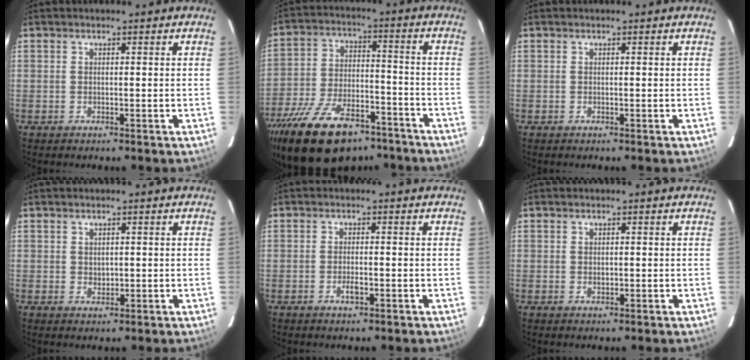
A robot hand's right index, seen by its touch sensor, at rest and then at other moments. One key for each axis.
{"total": 21.4, "fx": -15.3, "fy": 9.8, "fz": 11.2, "tx": -0.227, "ty": -0.011, "tz": -0.237}
{"total": 0.0}
{"total": 1.6, "fx": 0.4, "fy": 1.3, "fz": 0.7, "tx": -0.009, "ty": 0.002, "tz": 0.009}
{"total": 2.2, "fx": -0.9, "fy": 0.8, "fz": 1.8, "tx": -0.035, "ty": -0.001, "tz": -0.016}
{"total": 1.0, "fx": 0.1, "fy": 0.8, "fz": 0.6, "tx": -0.009, "ty": 0.002, "tz": 0.003}